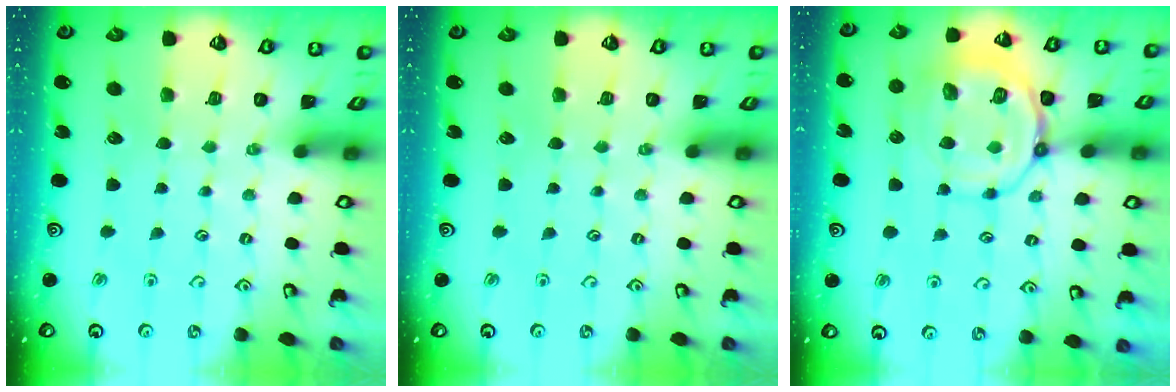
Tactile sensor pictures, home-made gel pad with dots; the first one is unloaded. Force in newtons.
{"total": 0.0}
{"total": 12.6, "press": 12.5, "slide": 1.4}